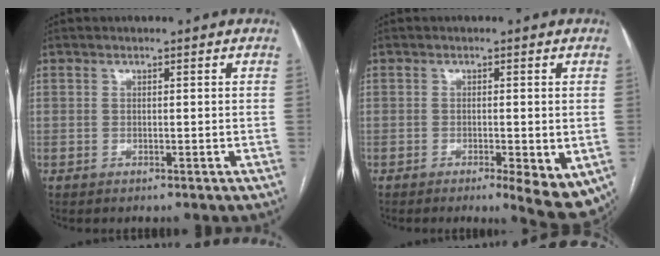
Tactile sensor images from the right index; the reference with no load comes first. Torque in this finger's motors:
{"motor_torque": [-0.34, -0.66, -0.04, 0.01]}